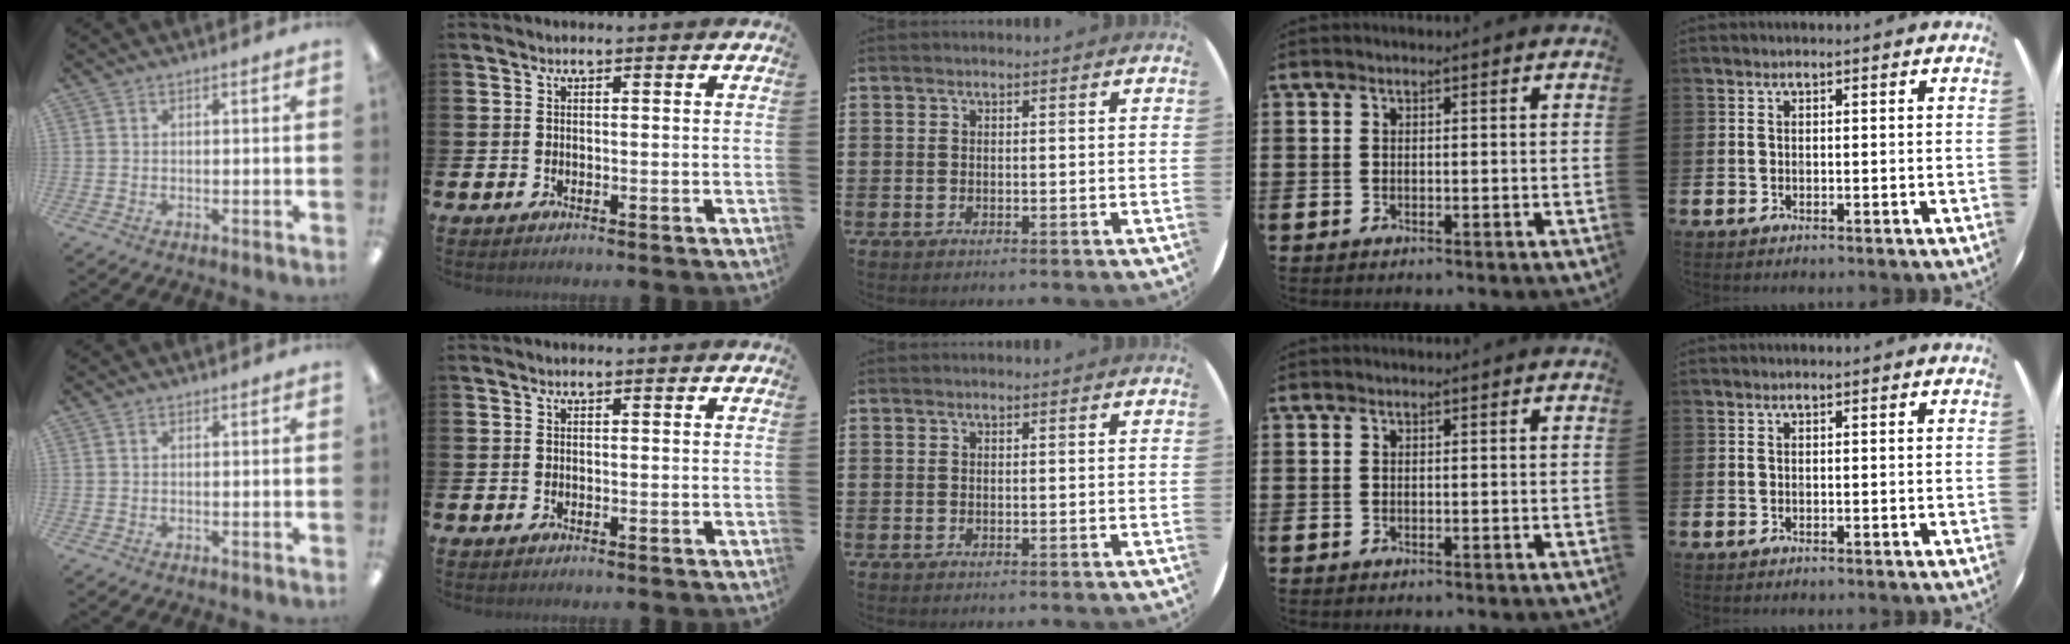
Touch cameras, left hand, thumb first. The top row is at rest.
{}